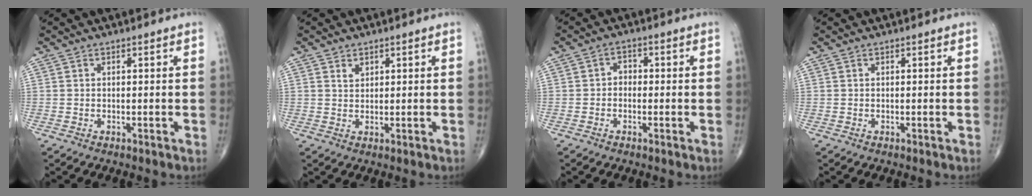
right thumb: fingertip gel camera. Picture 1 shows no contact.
{"total": 1.7, "force": [1.0, 1.1, 0.7], "torque": [-0.003, -0.007, 0.018]}
{"total": 2.3, "force": [-0.5, 1.9, 1.2], "torque": [0.000, 0.011, -0.018]}
{"total": 0.0}